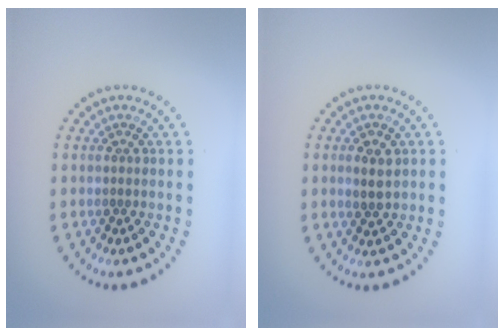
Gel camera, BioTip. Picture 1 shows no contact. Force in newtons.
{"total": 1.9, "press": 1.9, "slide": 0.3}